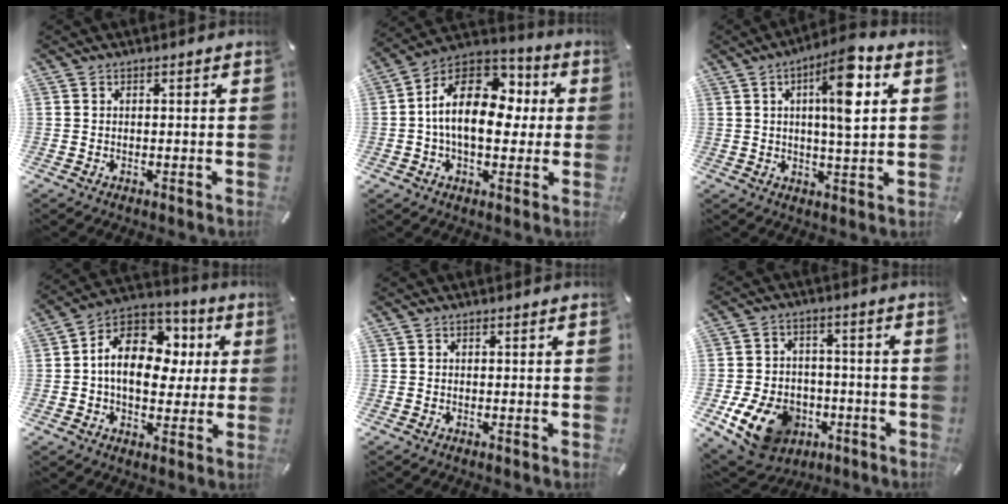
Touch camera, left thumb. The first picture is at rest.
{"total": 18.4, "force": [1.4, 11.8, 14.1], "torque": [-0.247, 0.008, 0.025]}
{"total": 12.3, "force": [3.8, 3.0, 11.3], "torque": [-0.183, -0.001, 0.056]}
{"total": 15.6, "force": [1.8, 11.6, 10.3], "torque": [-0.180, -0.004, 0.034]}
{"total": 0.0}
{"total": 13.6, "force": [-5.8, 10.1, 6.9], "torque": [-0.123, 0.040, -0.094]}